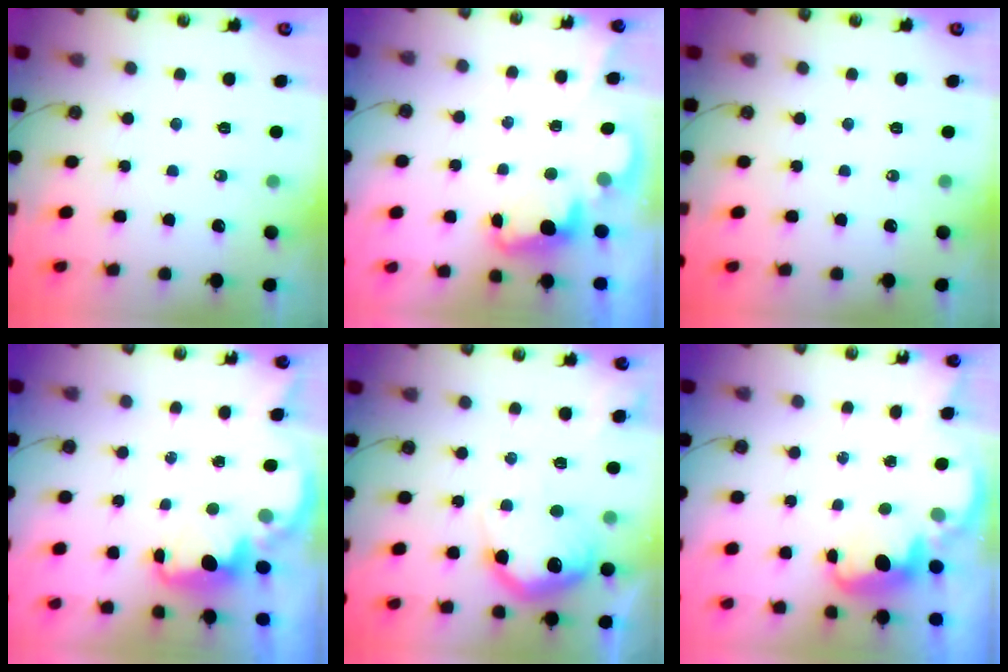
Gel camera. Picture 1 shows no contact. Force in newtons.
{"total": 2.3, "press": 2.2, "slide": 0.5}
{"total": 0.0}
{"total": 2.2, "press": 2.1, "slide": 0.9}
{"total": 18.9, "press": 18.8, "slide": 1.5}
{"total": 3.0, "press": 3.0, "slide": 0.6}